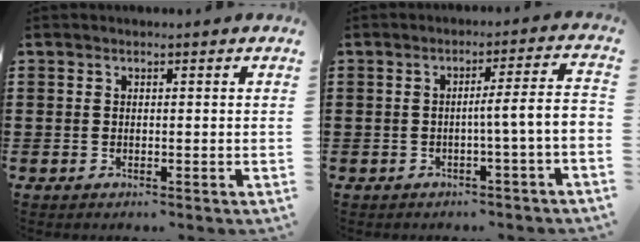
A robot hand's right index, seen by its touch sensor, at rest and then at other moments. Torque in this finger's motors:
{"motor_torque": [1.14, -0.68, 0.31, 0.14]}